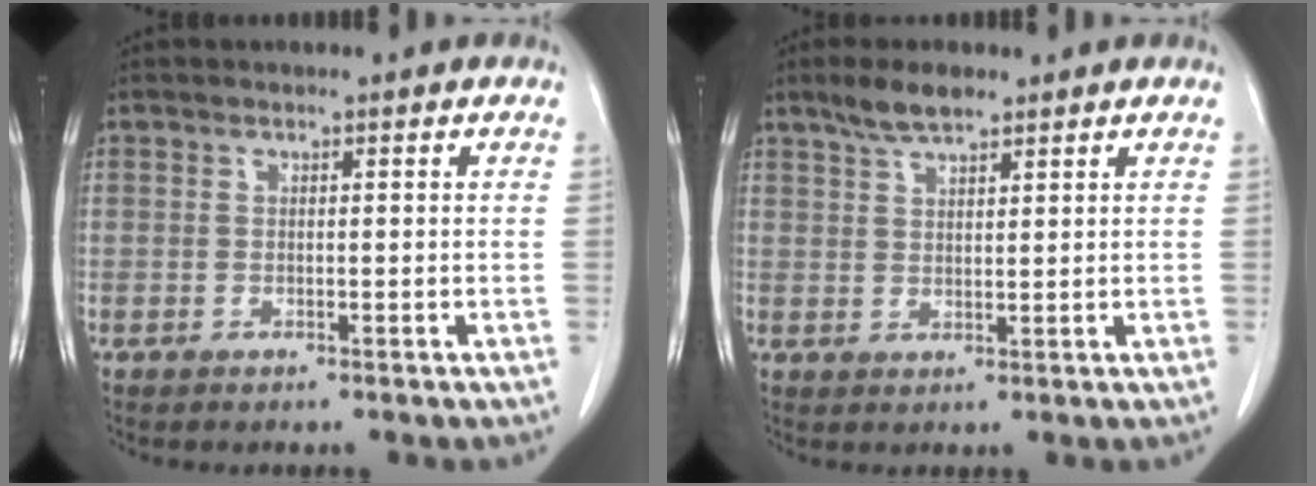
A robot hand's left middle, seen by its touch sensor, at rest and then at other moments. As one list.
[{"total": 4.5, "force": [3.5, 1.1, 2.6], "torque": [-0.060, 0.007, 0.066]}]